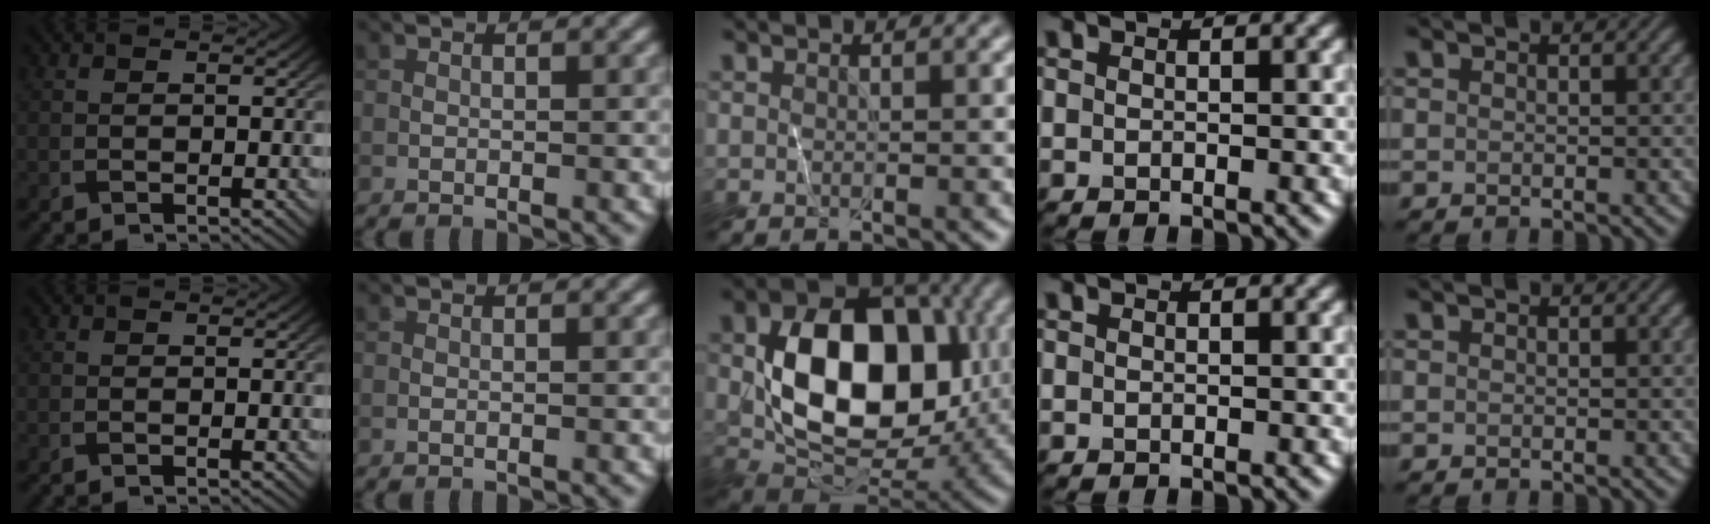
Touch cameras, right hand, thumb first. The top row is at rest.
{"middle": {"total": 11.8, "force": [1.2, 8.1, 8.6], "torque": [-0.127, 0.000, 0.024]}}